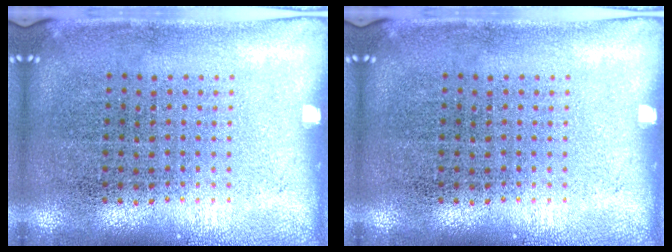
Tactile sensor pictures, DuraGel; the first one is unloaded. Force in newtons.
{"total": 0.0}